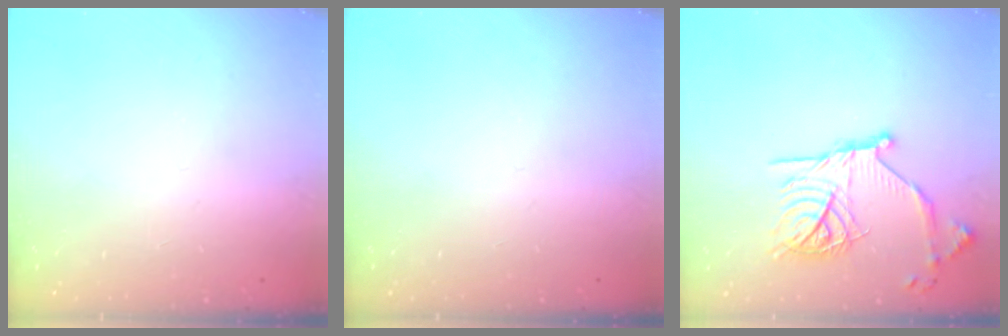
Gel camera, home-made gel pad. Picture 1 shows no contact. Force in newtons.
{"total": 0.0}
{"total": 19.4, "press": 19.3, "slide": 1.5}